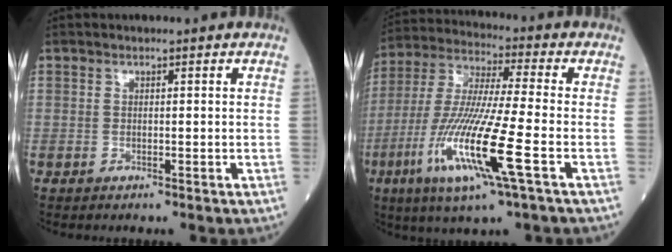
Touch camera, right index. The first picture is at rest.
{"total": 16.6, "force": [-5.9, 0.4, 15.5], "torque": [-0.321, -0.024, -0.113]}